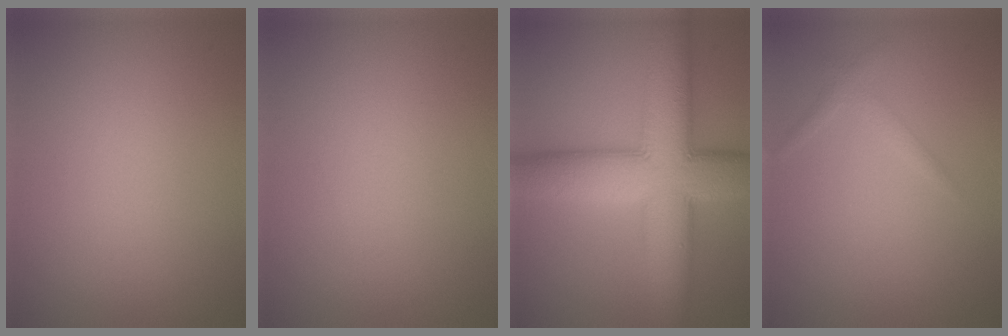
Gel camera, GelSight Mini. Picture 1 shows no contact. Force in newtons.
{"total": 0.0}
{"total": 11.7, "press": 11.7, "slide": 0.0}
{"total": 1.0, "press": 1.0, "slide": 0.2}